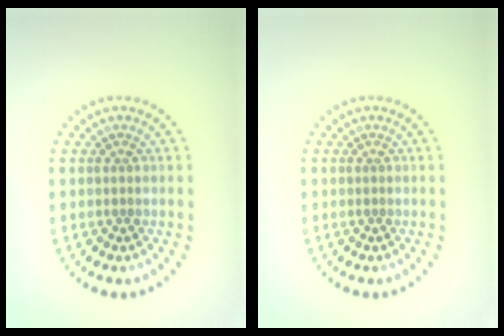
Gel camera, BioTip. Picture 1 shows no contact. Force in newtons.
{"total": 0.0}